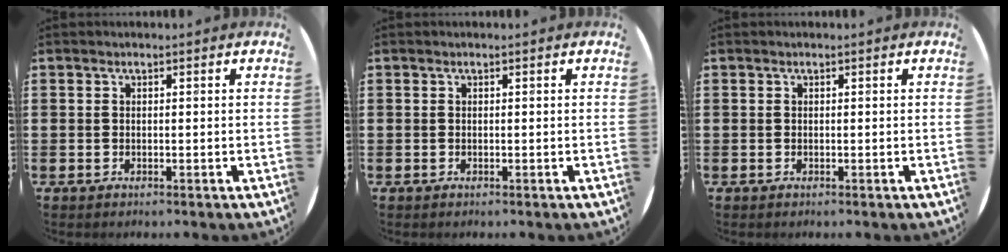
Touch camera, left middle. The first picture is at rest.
{"total": 0.0}
{"total": 0.0}